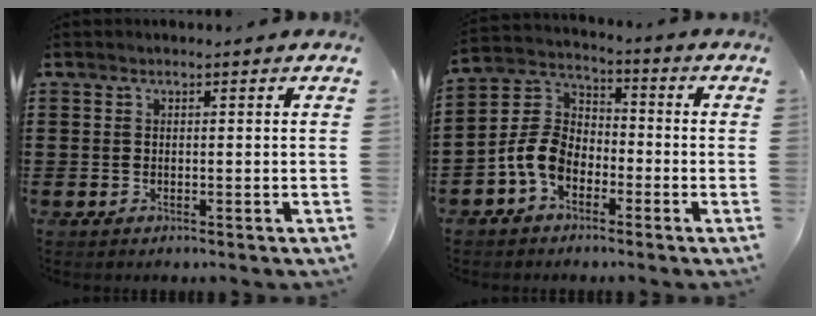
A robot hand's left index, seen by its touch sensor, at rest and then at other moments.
{"total": 7.6, "force": [-3.7, 5.0, 4.3], "torque": [-0.128, 0.003, -0.084]}